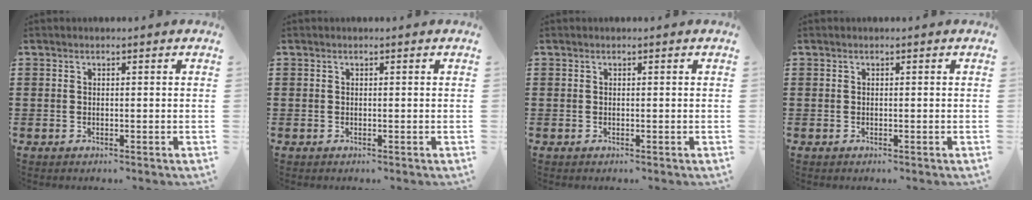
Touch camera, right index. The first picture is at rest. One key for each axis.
{"total": 0.0}
{"total": 0.0}
{"total": 0.0}